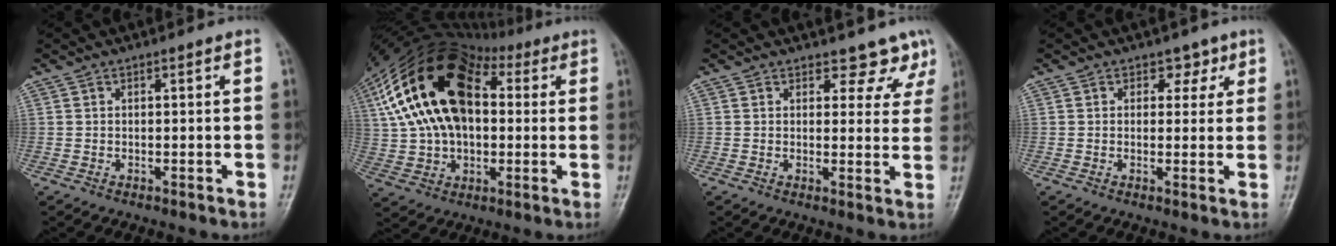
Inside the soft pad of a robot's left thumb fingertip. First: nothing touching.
{"total": 24.3, "force": [4.4, 15.5, 18.2], "torque": [-0.331, 0.029, 0.072]}
{"total": 5.8, "force": [4.8, 3.2, 0.6], "torque": [0.033, -0.028, 0.042]}
{"total": 3.3, "force": [1.7, 2.7, 1.1], "torque": [0.014, -0.005, 0.018]}